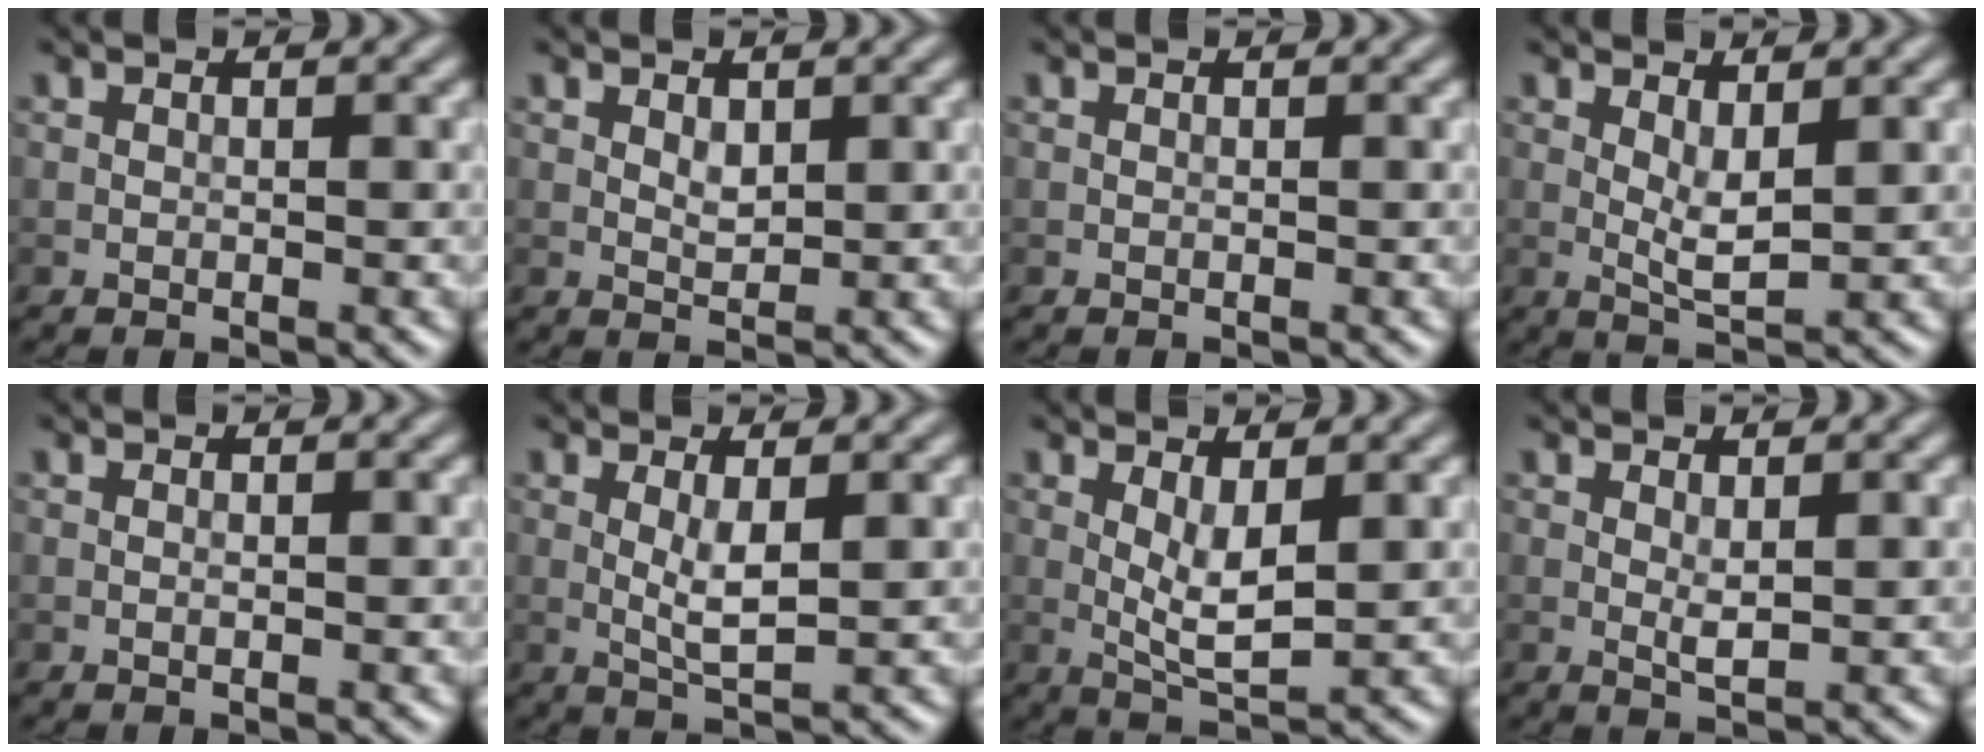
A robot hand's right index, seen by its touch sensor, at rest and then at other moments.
{"total": 1.3, "force": [0.5, 0.7, 1.0], "torque": [-0.018, -0.003, 0.013]}
{"total": 0.0}
{"total": 2.5, "force": [0.8, 0.7, 2.3], "torque": [-0.046, -0.007, 0.017]}
{"total": 0.0}
{"total": 2.6, "force": [0.5, 0.5, 2.5], "torque": [-0.052, -0.005, 0.012]}
{"total": 3.4, "force": [0.7, 1.0, 3.2], "torque": [-0.064, -0.008, 0.017]}
{"total": 1.2, "force": [0.5, 0.3, 1.1], "torque": [-0.025, -0.004, 0.009]}